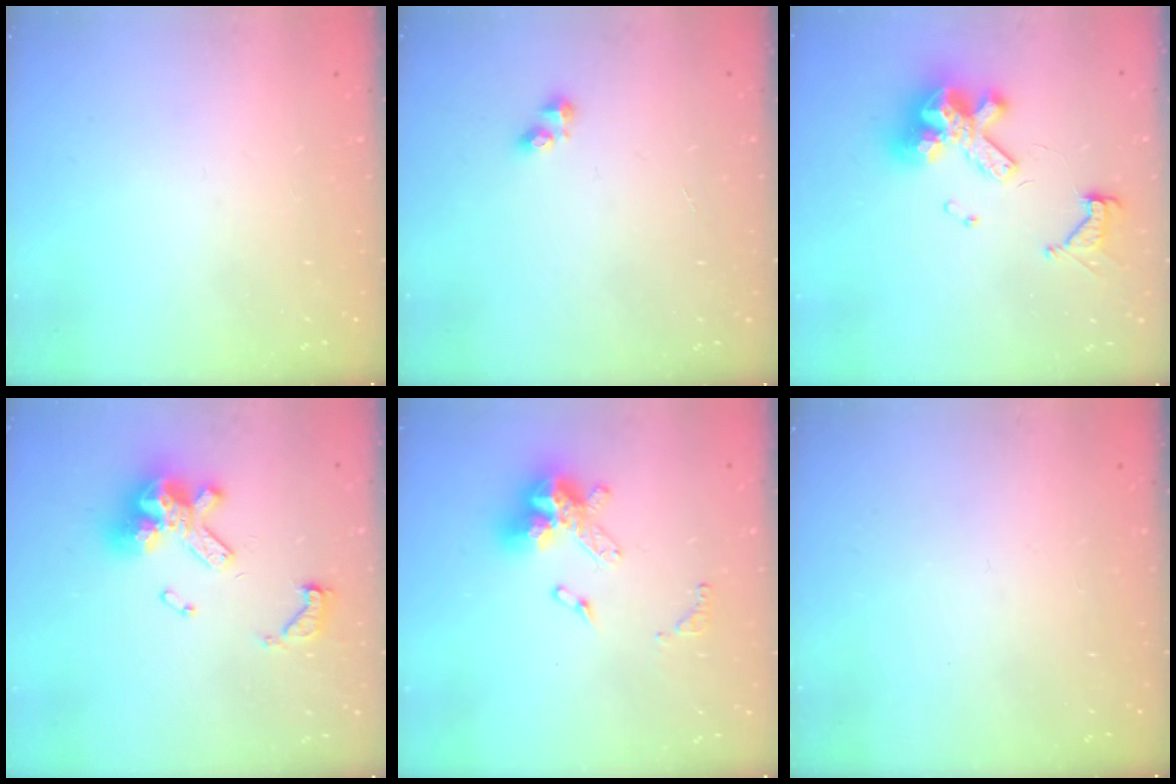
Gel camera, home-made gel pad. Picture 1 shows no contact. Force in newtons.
{"total": 2.6, "press": 2.6, "slide": 0.4}
{"total": 13.1, "press": 13.0, "slide": 1.6}
{"total": 14.3, "press": 14.2, "slide": 1.7}
{"total": 13.4, "press": 13.4, "slide": 1.3}
{"total": 0.0}